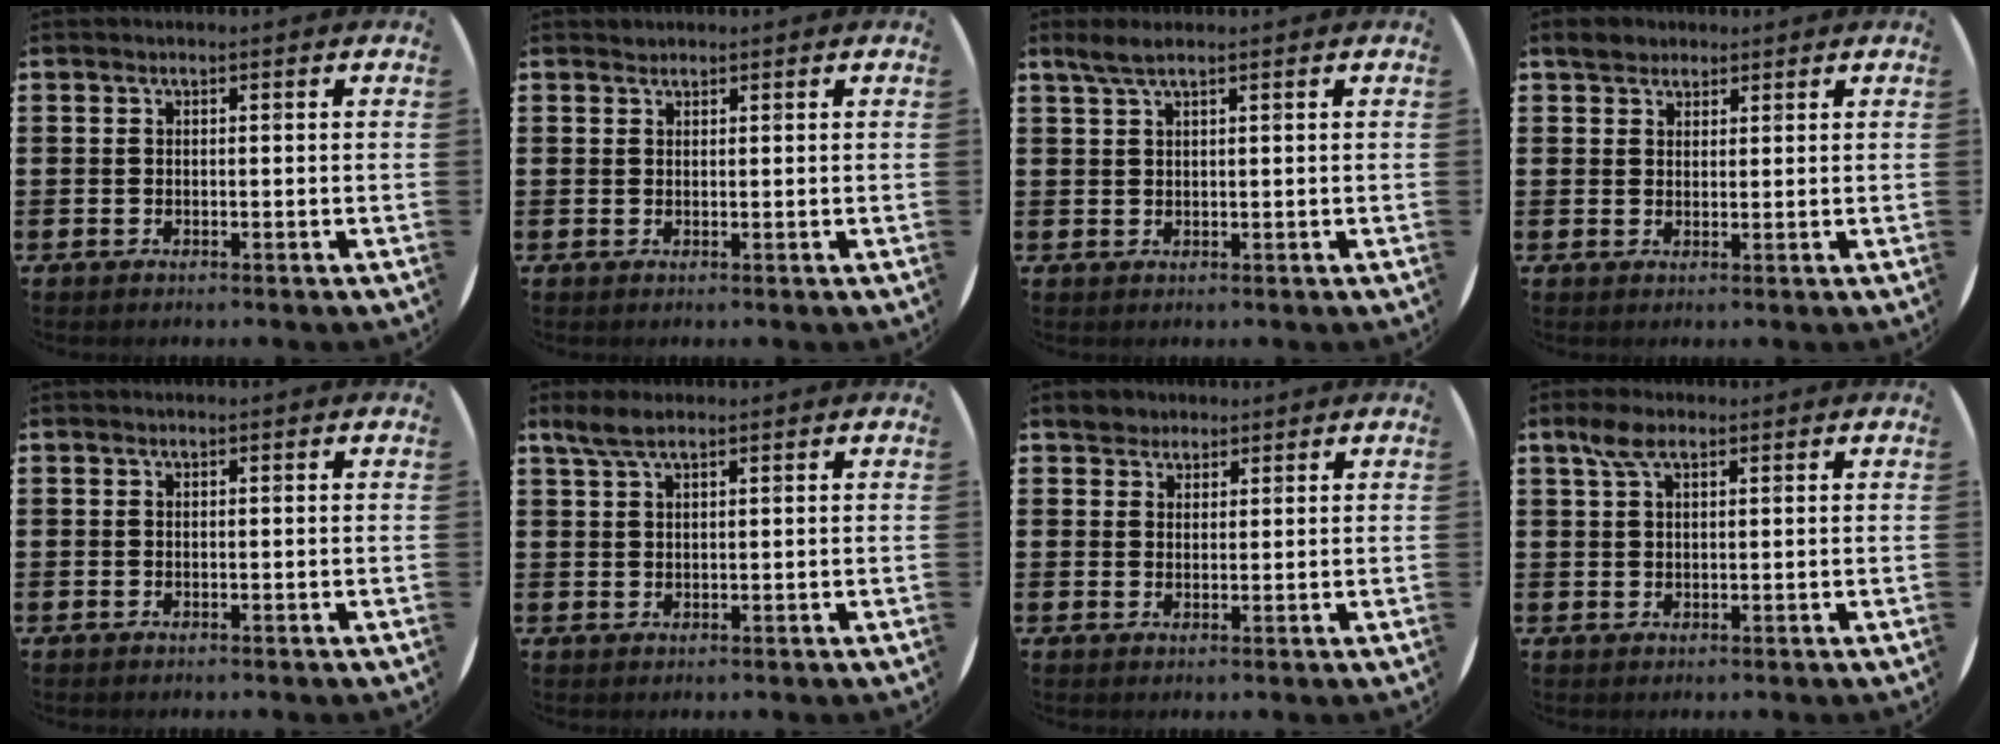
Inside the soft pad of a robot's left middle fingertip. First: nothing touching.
{"total": 0.6, "force": [0.6, 0.1, -0.1], "torque": [0.002, 0.003, 0.011]}
{"total": 2.2, "force": [1.6, 0.2, 1.5], "torque": [-0.032, 0.002, 0.029]}
{"total": 2.6, "force": [2.2, 1.3, 0.3], "torque": [-0.004, 0.004, 0.043]}
{"total": 0.0}
{"total": 2.9, "force": [2.2, 0.8, 1.7], "torque": [-0.039, 0.004, 0.040]}
{"total": 2.5, "force": [2.2, 1.2, -0.1], "torque": [0.002, 0.003, 0.042]}
{"total": 3.4, "force": [2.0, 1.5, 2.3], "torque": [-0.051, 0.008, 0.036]}